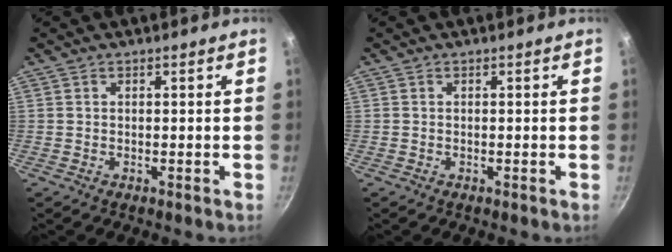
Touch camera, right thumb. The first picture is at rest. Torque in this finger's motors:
{"motor_torque": [-0.25, 0.52, 0.19, 0.39, 0.00]}